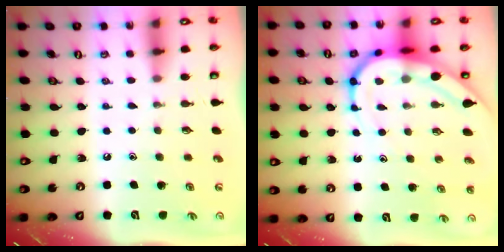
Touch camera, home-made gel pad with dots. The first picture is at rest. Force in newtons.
{"total": 10.4, "press": 10.4, "slide": 1.0}